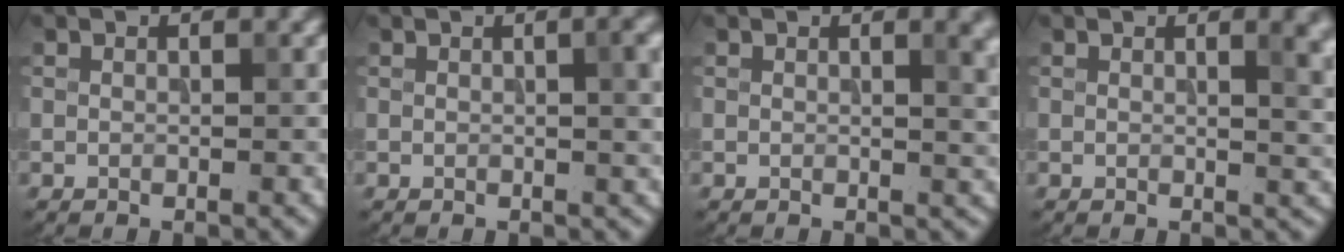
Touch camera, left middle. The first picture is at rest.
{"total": 3.3, "force": [0.7, 0.9, 3.1], "torque": [-0.043, 0.007, 0.009]}
{"total": 3.0, "force": [1.0, 0.9, 2.7], "torque": [-0.027, 0.002, 0.013]}
{"total": 3.7, "force": [1.3, 1.3, 3.2], "torque": [-0.028, -0.001, 0.018]}